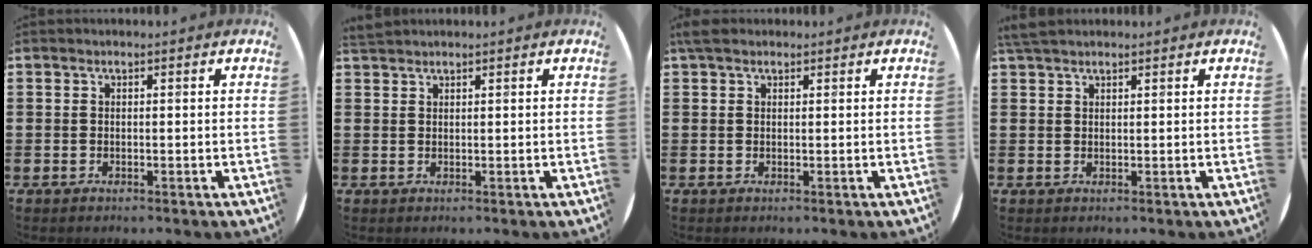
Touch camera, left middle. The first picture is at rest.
{"total": 1.0, "force": [1.0, 0.0, -0.2], "torque": [0.003, 0.001, 0.019]}
{"total": 1.5, "force": [1.2, 0.7, 0.6], "torque": [-0.006, 0.003, 0.019]}
{"total": 1.7, "force": [1.5, 0.3, 0.6], "torque": [-0.013, 0.006, 0.028]}